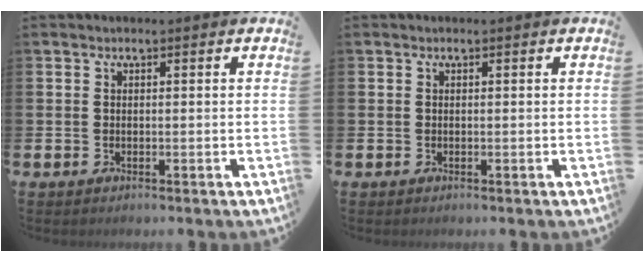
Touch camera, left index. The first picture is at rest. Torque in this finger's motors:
{"motor_torque": [0.00, 0.00, 0.00, 0.01]}